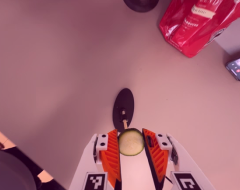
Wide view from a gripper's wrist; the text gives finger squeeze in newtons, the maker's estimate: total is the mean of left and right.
{"total": 8.5, "left": 9.0, "right": 8.1}